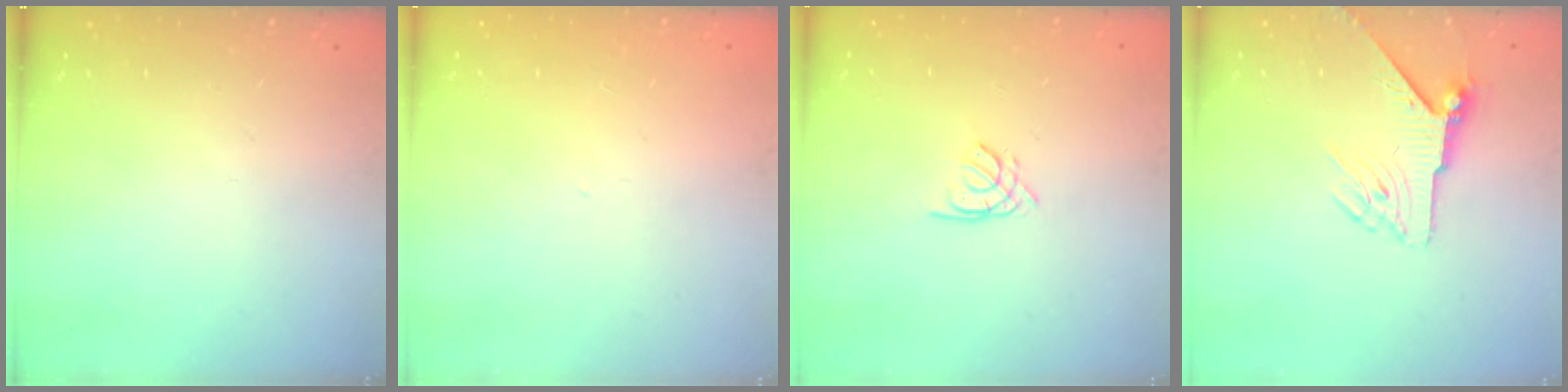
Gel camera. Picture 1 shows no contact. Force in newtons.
{"total": 0.0}
{"total": 1.3, "press": 1.3, "slide": 0.4}
{"total": 6.0, "press": 6.0, "slide": 0.4}